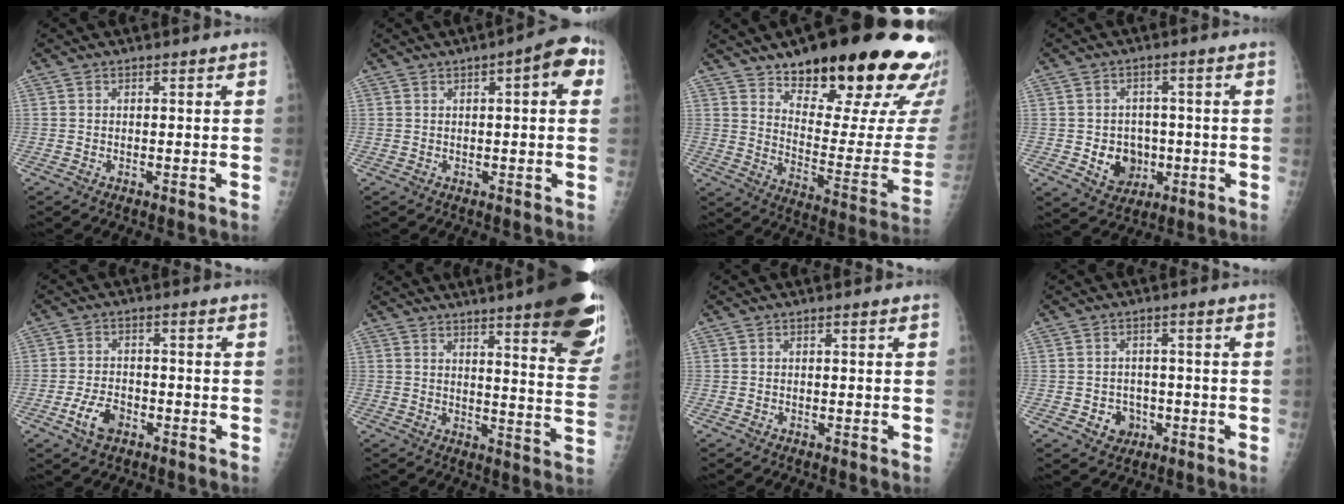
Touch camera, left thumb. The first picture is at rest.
{"total": 7.2, "force": [2.1, 2.2, 6.5], "torque": [-0.074, 0.014, 0.020]}
{"total": 29.2, "force": [19.0, 9.3, 20.1], "torque": [-0.234, -0.087, 0.269]}
{"total": 7.5, "force": [-1.5, 6.4, 3.6], "torque": [-0.020, 0.007, -0.014]}
{"total": 5.7, "force": [-2.8, 3.5, 3.6], "torque": [-0.063, 0.017, -0.050]}
{"total": 21.4, "force": [13.4, 3.5, 16.2], "torque": [-0.190, -0.059, 0.164]}
{"total": 0.0}
{"total": 4.5, "force": [-1.6, 3.8, 1.6], "torque": [-0.001, 0.013, -0.019]}